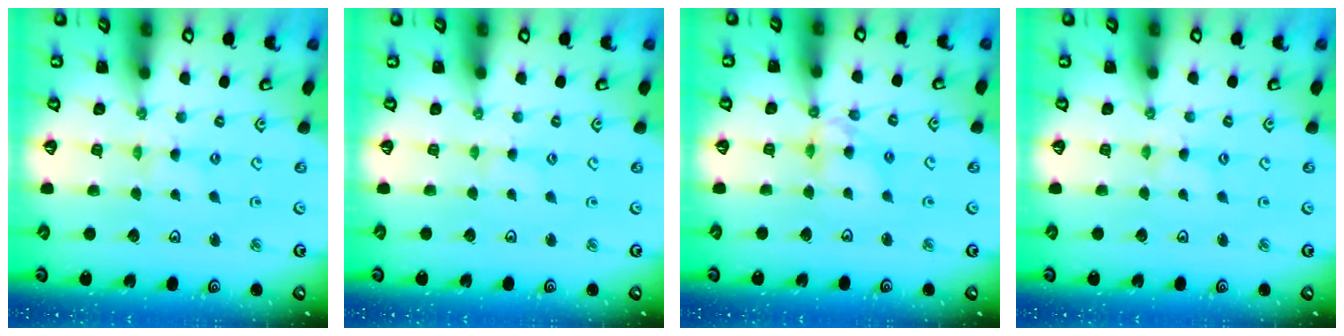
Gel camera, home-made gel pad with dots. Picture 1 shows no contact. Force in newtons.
{"total": 1.3, "press": 1.3, "slide": 0.2}
{"total": 9.8, "press": 9.8, "slide": 0.8}
{"total": 0.0}